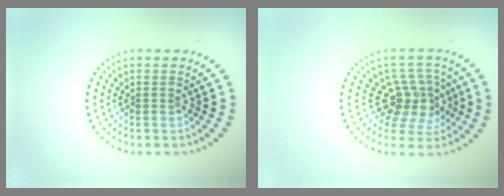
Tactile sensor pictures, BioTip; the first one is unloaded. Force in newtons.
{"total": 3.7, "press": 2.7, "slide": 2.5}